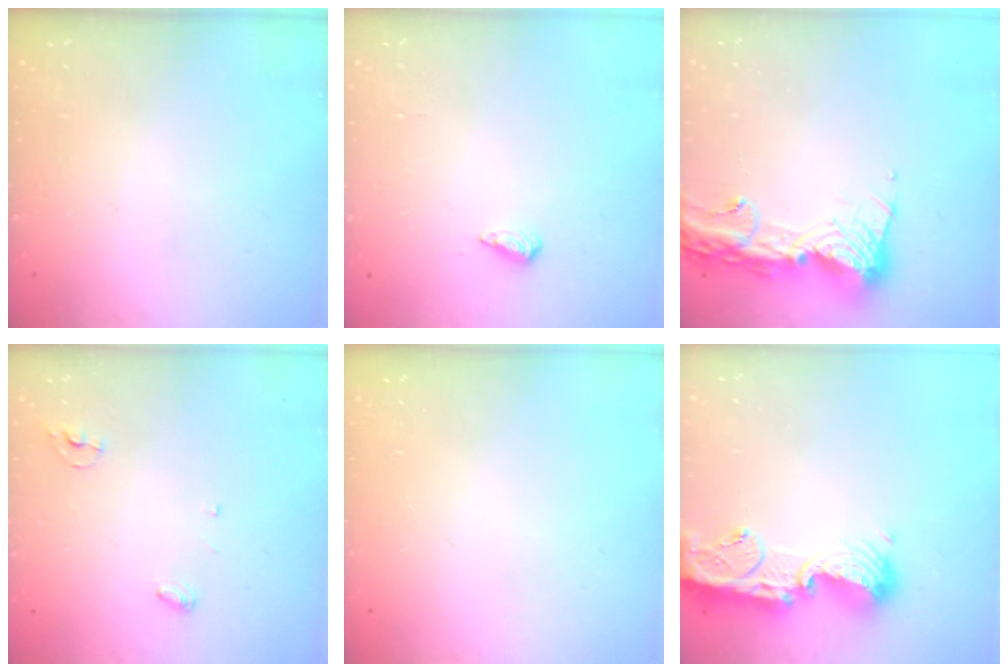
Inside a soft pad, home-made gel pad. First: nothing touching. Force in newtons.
{"total": 5.3, "press": 5.2, "slide": 1.1}
{"total": 15.5, "press": 15.4, "slide": 1.5}
{"total": 3.8, "press": 3.8, "slide": 0.3}
{"total": 0.0}
{"total": 14.6, "press": 14.5, "slide": 1.4}